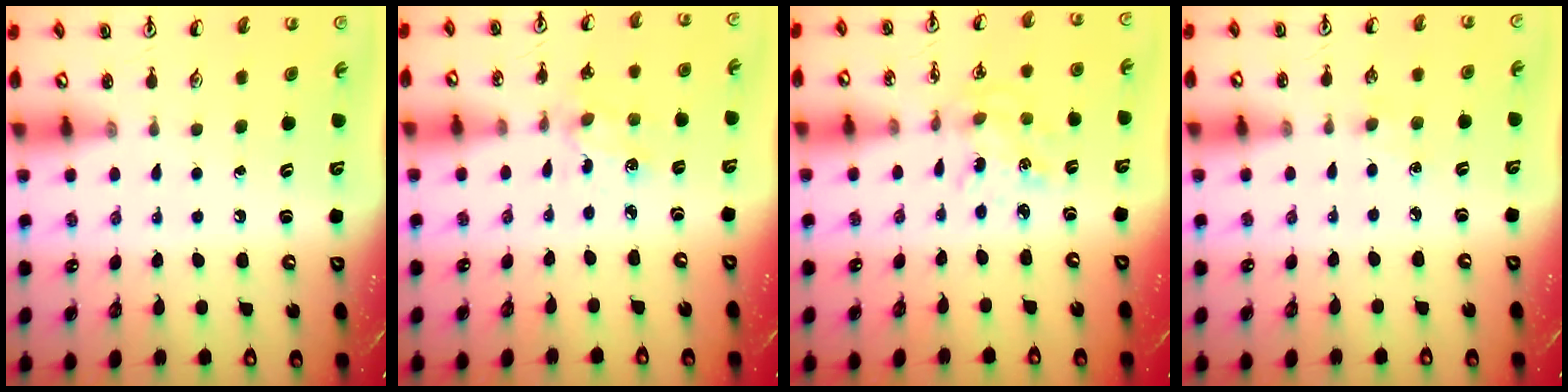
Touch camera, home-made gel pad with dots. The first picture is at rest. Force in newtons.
{"total": 2.3, "press": 2.2, "slide": 0.5}
{"total": 2.3, "press": 2.3, "slide": 0.2}
{"total": 2.8, "press": 2.8, "slide": 0.4}